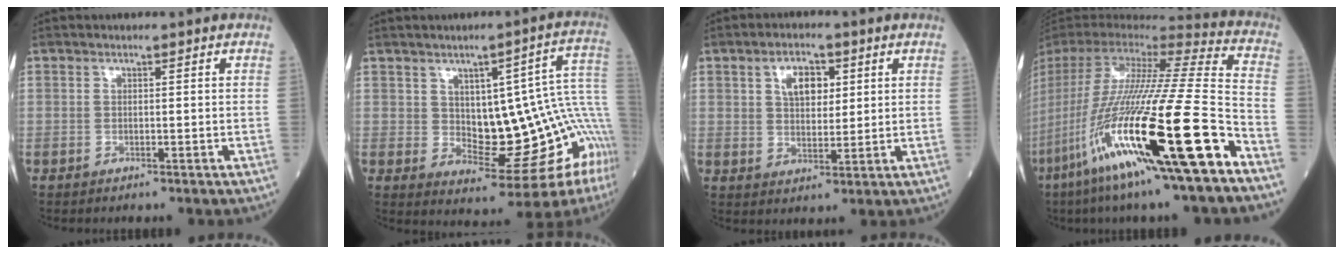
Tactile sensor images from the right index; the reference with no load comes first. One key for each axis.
{"total": 12.0, "fx": -1.7, "fy": 4.9, "fz": 10.8, "tx": -0.123, "ty": 0.038, "tz": -0.009}
{"total": 5.4, "fx": 2.0, "fy": 3.0, "fz": 4.1, "tx": -0.075, "ty": 0.008, "tz": 0.037}
{"total": 32.5, "fx": -14.1, "fy": 1.6, "fz": 29.2, "tx": -0.554, "ty": -0.080, "tz": -0.262}